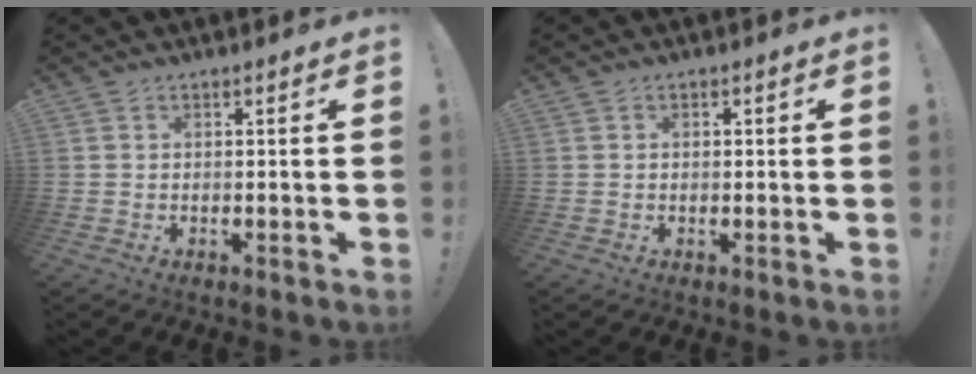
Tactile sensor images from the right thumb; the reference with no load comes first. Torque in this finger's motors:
{"motor_torque": [0.00, 0.21, -0.05, -0.04, 0.07]}